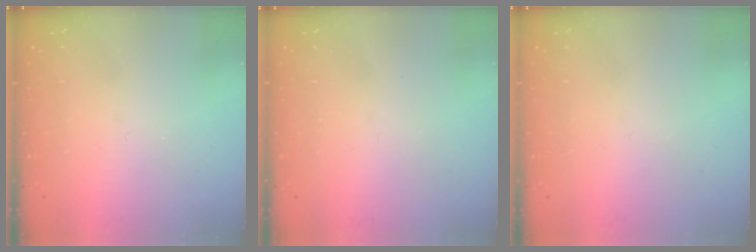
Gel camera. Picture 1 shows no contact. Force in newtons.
{"total": 1.6, "press": 1.6, "slide": 0.1}
{"total": 1.5, "press": 1.5, "slide": 0.1}